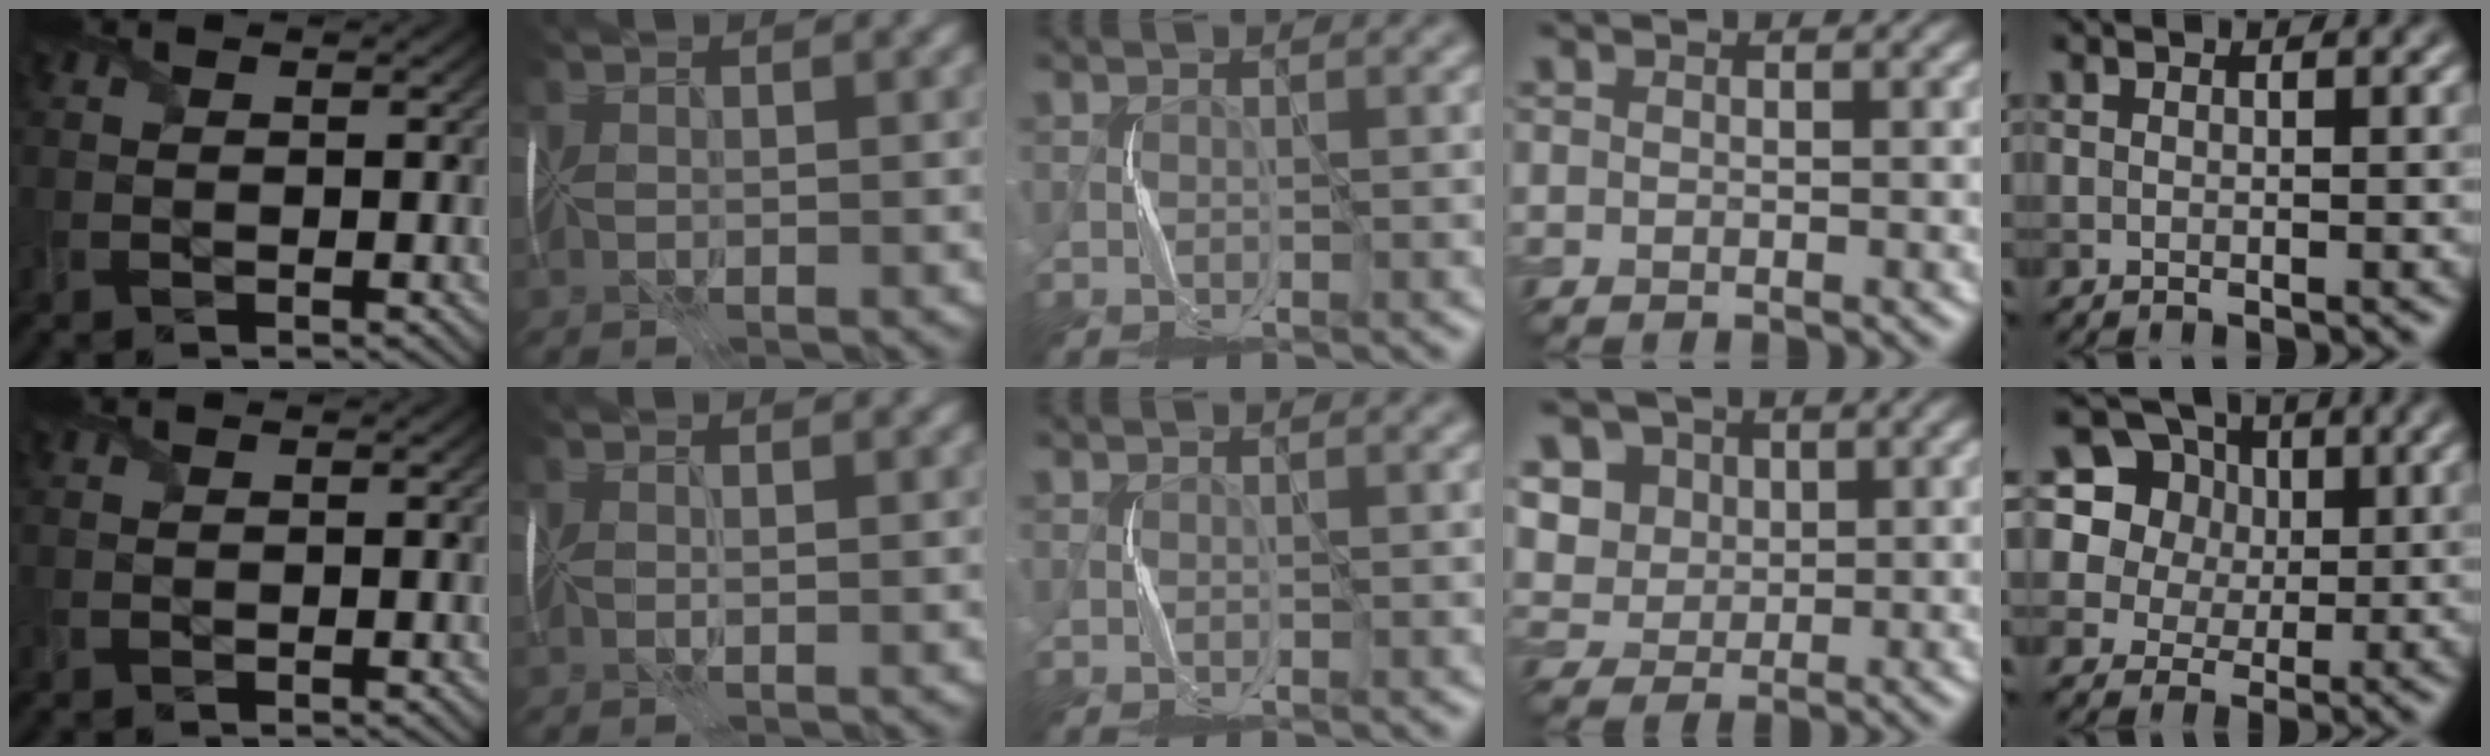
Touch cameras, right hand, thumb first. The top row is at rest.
{"ring": {"total": 7.8, "force": [3.3, 6.3, 3.2], "torque": [-0.075, 0.017, 0.050]}, "little": {"total": 14.0, "force": [6.7, 10.8, 5.8], "torque": [-0.160, 0.051, 0.113]}}